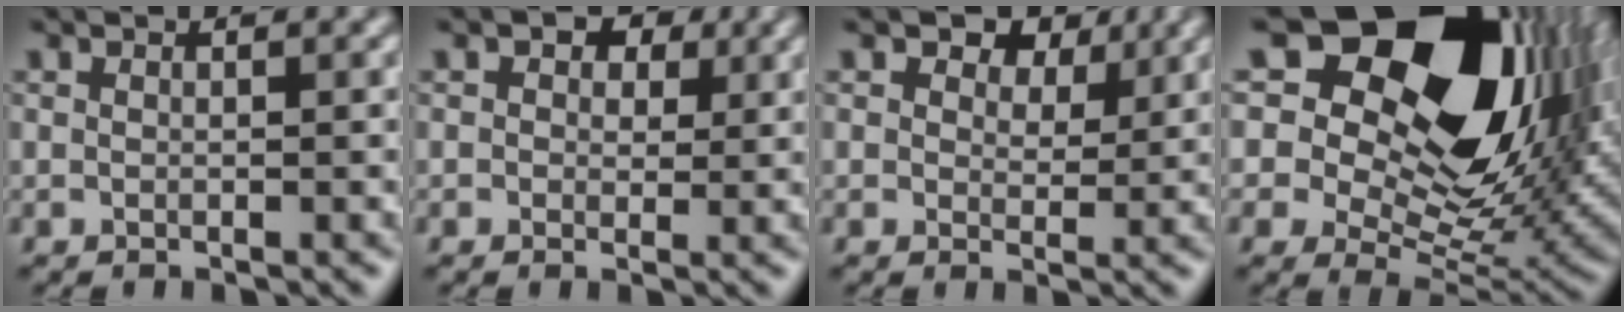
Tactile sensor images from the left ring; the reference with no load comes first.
{"total": 5.2, "force": [2.9, 3.3, 2.7], "torque": [-0.040, 0.026, 0.020]}
{"total": 4.5, "force": [3.2, 2.4, 2.0], "torque": [-0.031, 0.011, 0.028]}
{"total": 18.0, "force": [7.9, 11.4, 11.4], "torque": [-0.202, 0.045, 0.138]}